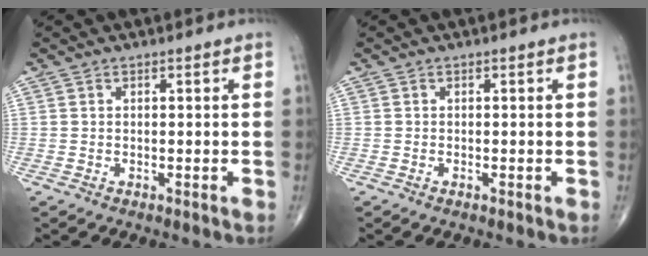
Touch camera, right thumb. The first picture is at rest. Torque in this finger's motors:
{"motor_torque": [-0.30, -0.11, -0.21, -0.05, -0.07]}